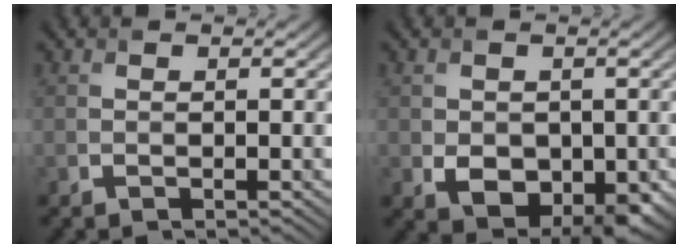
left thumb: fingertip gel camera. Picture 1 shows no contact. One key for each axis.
{"total": 4.7, "fx": -0.5, "fy": 3.6, "fz": 3.0, "tx": -0.059, "ty": -0.020, "tz": -0.001}